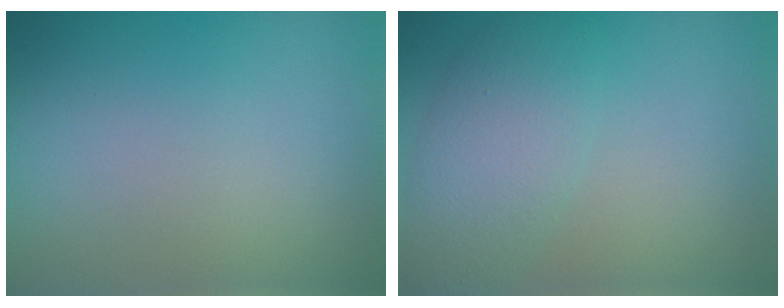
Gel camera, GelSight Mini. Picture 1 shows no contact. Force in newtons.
{"total": 4.3, "press": 4.3, "slide": 0.1}